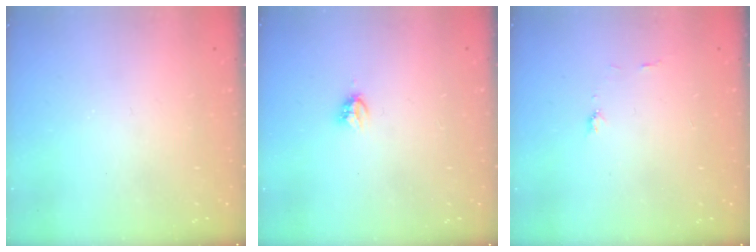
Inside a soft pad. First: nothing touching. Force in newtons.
{"total": 3.6, "press": 3.5, "slide": 0.5}
{"total": 5.7, "press": 5.7, "slide": 0.6}